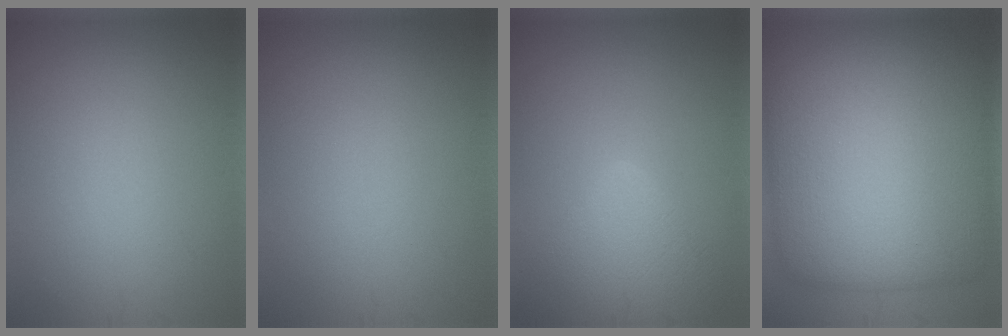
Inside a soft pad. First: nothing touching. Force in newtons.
{"total": 0.0}
{"total": 5.0, "press": 5.0, "slide": 0.2}
{"total": 16.6, "press": 16.6, "slide": 0.4}